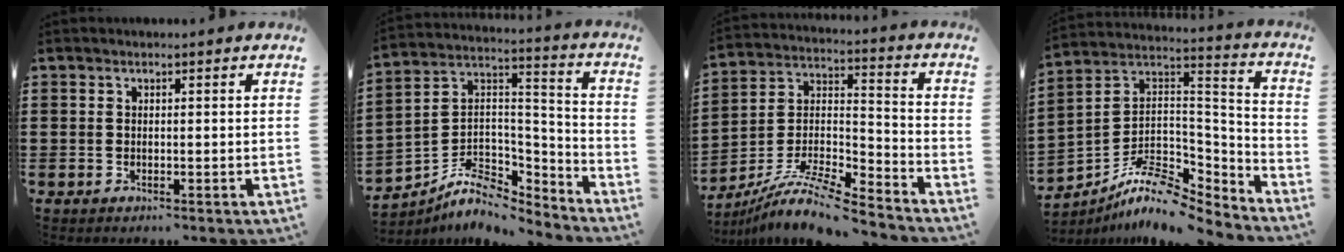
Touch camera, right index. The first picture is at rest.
{"total": 8.0, "force": [-5.8, 4.5, 3.1], "torque": [-0.073, 0.005, -0.110]}
{"total": 10.9, "force": [-9.5, 1.4, 5.2], "torque": [-0.104, 0.013, -0.190]}
{"total": 9.6, "force": [-7.8, 3.5, 4.4], "torque": [-0.090, 0.002, -0.152]}